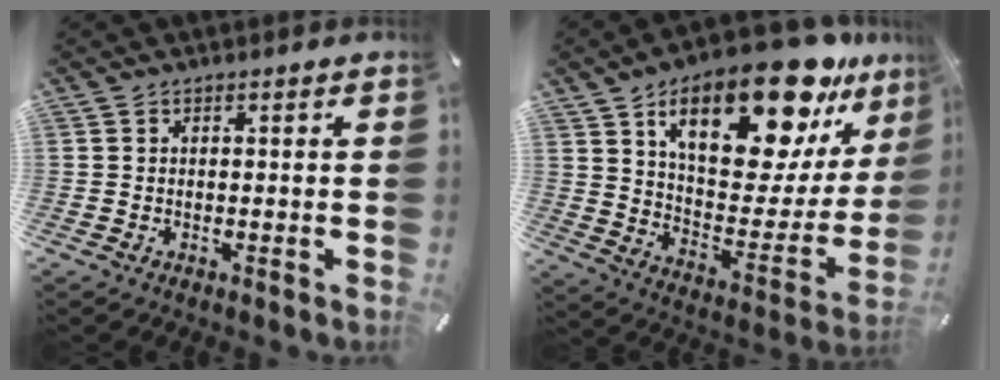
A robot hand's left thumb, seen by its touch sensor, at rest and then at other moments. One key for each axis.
{"total": 26.2, "fx": 17.7, "fy": 10.7, "fz": 16.1, "tx": -0.240, "ty": -0.111, "tz": 0.296}